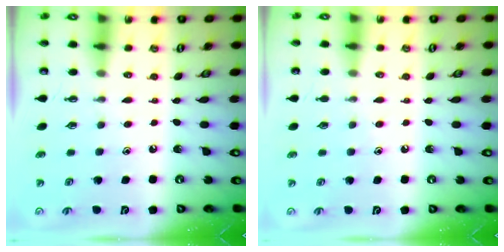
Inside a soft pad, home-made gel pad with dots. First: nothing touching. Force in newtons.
{"total": 2.7, "press": 2.6, "slide": 0.3}